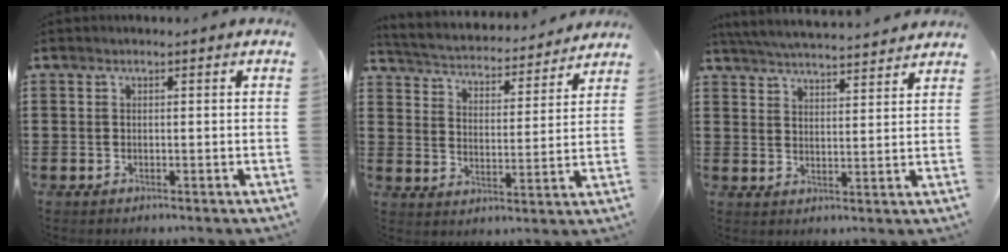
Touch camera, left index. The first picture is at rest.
{"total": 3.2, "force": [3.2, 0.2, 0.2], "torque": [-0.027, -0.031, 0.045]}
{"total": 5.0, "force": [4.9, -0.4, 0.7], "torque": [-0.033, -0.028, 0.086]}